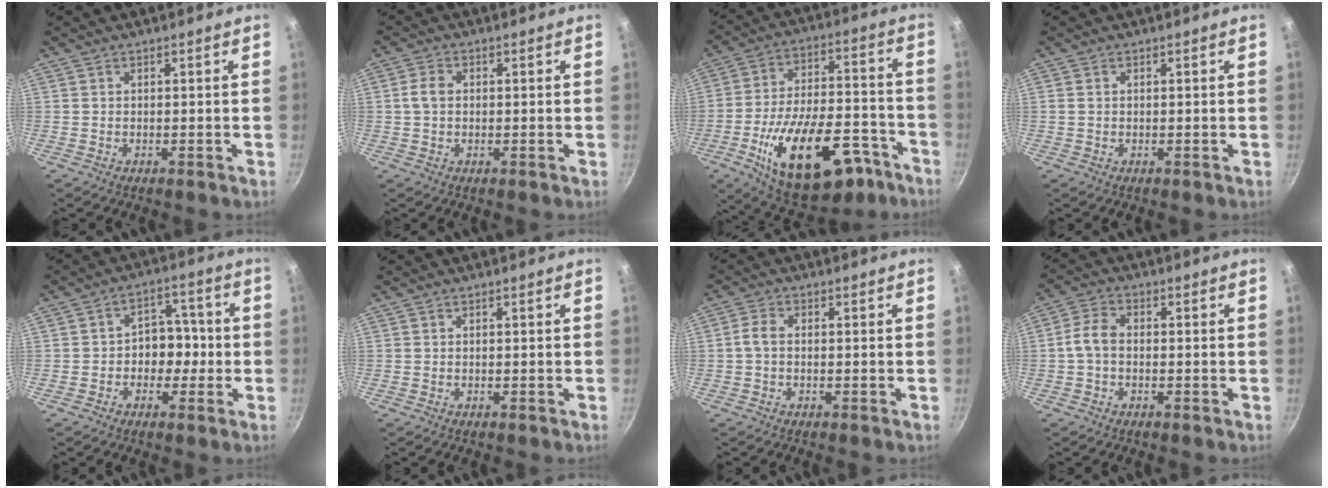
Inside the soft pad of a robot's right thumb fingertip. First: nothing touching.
{"total": 3.3, "force": [0.3, 2.2, 2.4], "torque": [-0.053, 0.012, 0.002]}
{"total": 26.1, "force": [-12.4, 13.1, 18.9], "torque": [-0.270, 0.062, -0.173]}
{"total": 0.8, "force": [0.1, 0.6, 0.4], "torque": [-0.008, 0.003, 0.000]}
{"total": 7.2, "force": [-1.1, 5.8, 4.2], "torque": [0.002, 0.025, -0.023]}
{"total": 0.0}
{"total": 2.9, "force": [-0.1, 1.4, 2.5], "torque": [-0.064, 0.010, -0.009]}
{"total": 4.6, "force": [-0.4, 2.7, 3.7], "torque": [-0.080, 0.019, -0.018]}